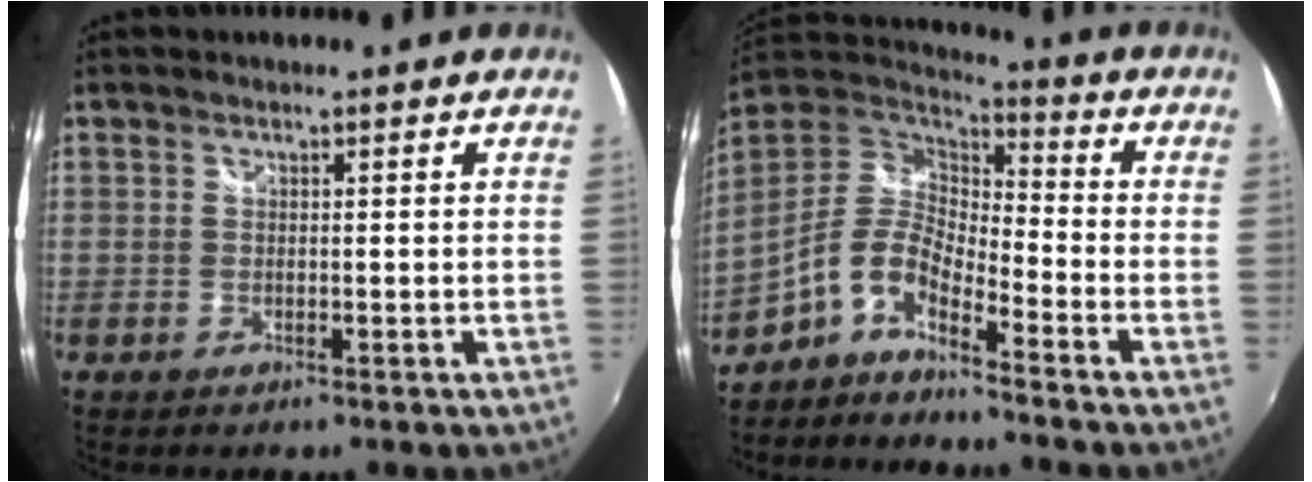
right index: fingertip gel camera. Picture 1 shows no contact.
{"total": 8.8, "force": [-6.1, 2.4, 5.9], "torque": [-0.123, 0.010, -0.132]}